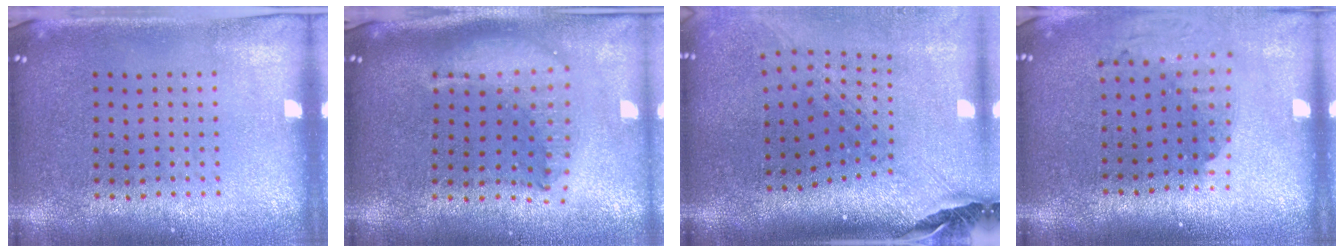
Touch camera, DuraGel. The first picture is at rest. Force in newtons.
{"total": 2.1, "press": 1.7, "slide": 1.3}
{"total": 2.8, "press": 2.1, "slide": 1.9}
{"total": 2.0, "press": 1.5, "slide": 1.4}